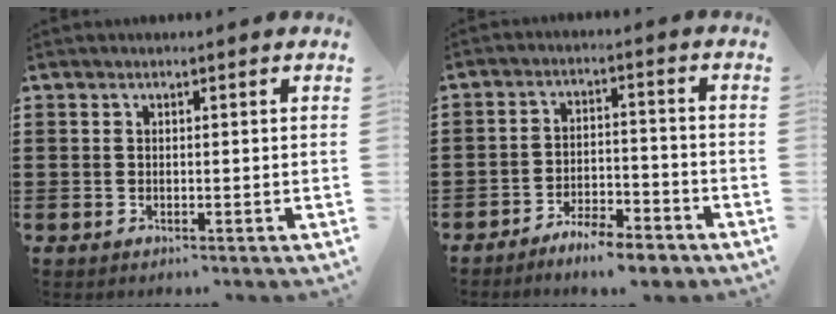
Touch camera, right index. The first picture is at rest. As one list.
[{"total": 5.3, "force": [-5.1, 0.3, 1.6], "torque": [-0.035, 0.001, -0.099]}]